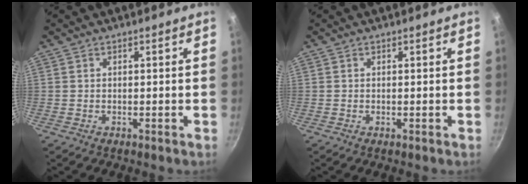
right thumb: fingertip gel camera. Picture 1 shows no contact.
{"total": 0.0}